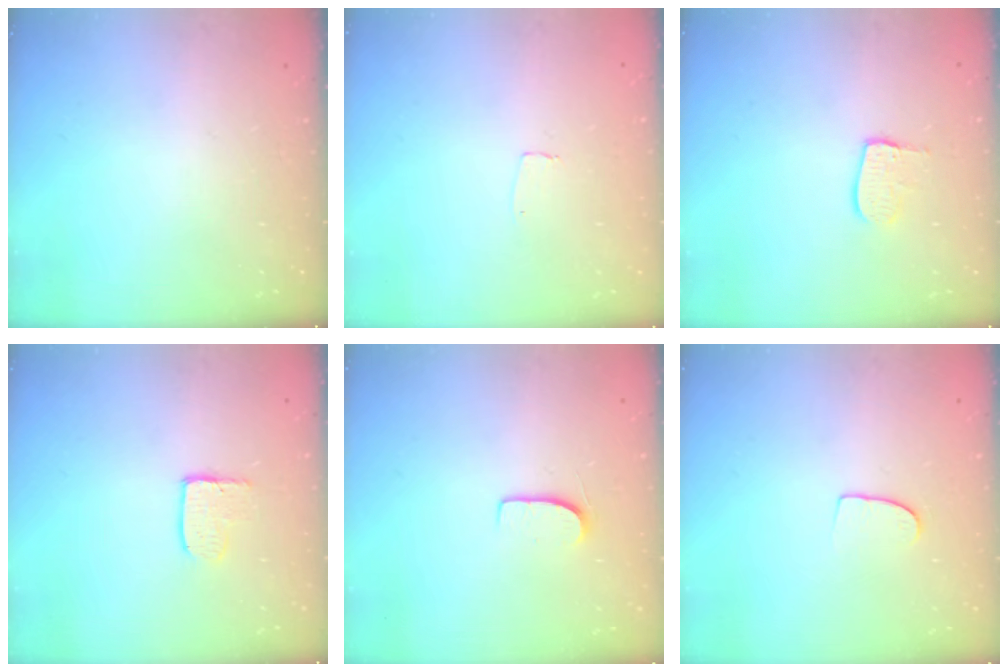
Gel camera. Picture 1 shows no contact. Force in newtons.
{"total": 3.2, "press": 3.2, "slide": 0.2}
{"total": 8.2, "press": 8.2, "slide": 0.7}
{"total": 3.7, "press": 3.7, "slide": 0.2}
{"total": 7.1, "press": 7.1, "slide": 0.6}
{"total": 6.8, "press": 6.8, "slide": 0.6}